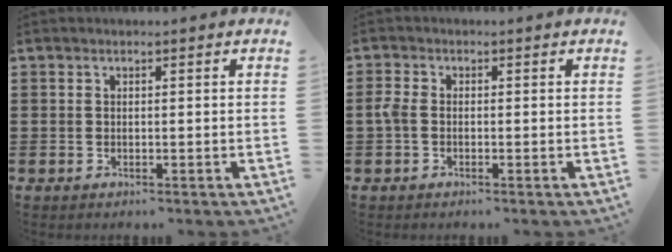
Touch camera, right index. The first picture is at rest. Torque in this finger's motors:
{"motor_torque": [0.46, -0.35, 0.16, 0.06]}